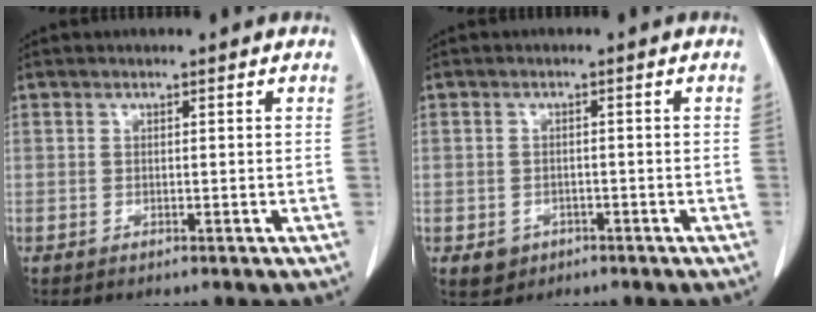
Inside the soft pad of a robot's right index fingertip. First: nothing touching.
{"total": 2.9, "force": [-1.3, 2.5, 0.6], "torque": [-0.003, 0.008, -0.011]}